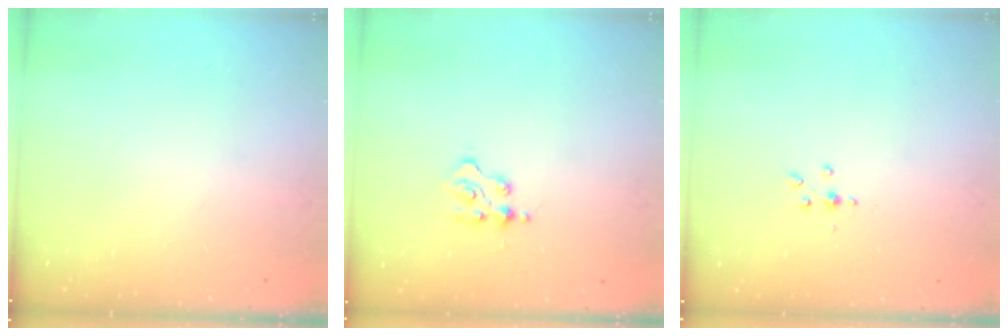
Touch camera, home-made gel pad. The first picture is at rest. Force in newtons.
{"total": 2.6, "press": 2.6, "slide": 0.4}
{"total": 3.0, "press": 2.9, "slide": 0.4}